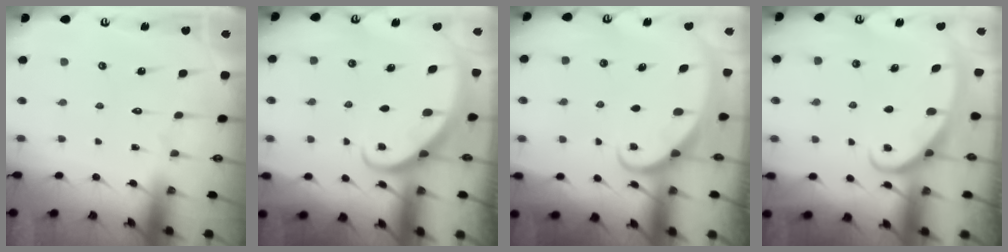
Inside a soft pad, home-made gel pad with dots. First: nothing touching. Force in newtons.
{"total": 2.8, "press": 2.8, "slide": 0.2}
{"total": 1.7, "press": 1.6, "slide": 0.2}
{"total": 3.0, "press": 2.9, "slide": 0.4}